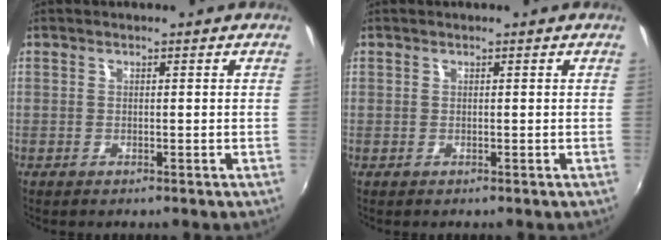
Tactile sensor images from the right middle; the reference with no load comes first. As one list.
[{"total": 0.0}]